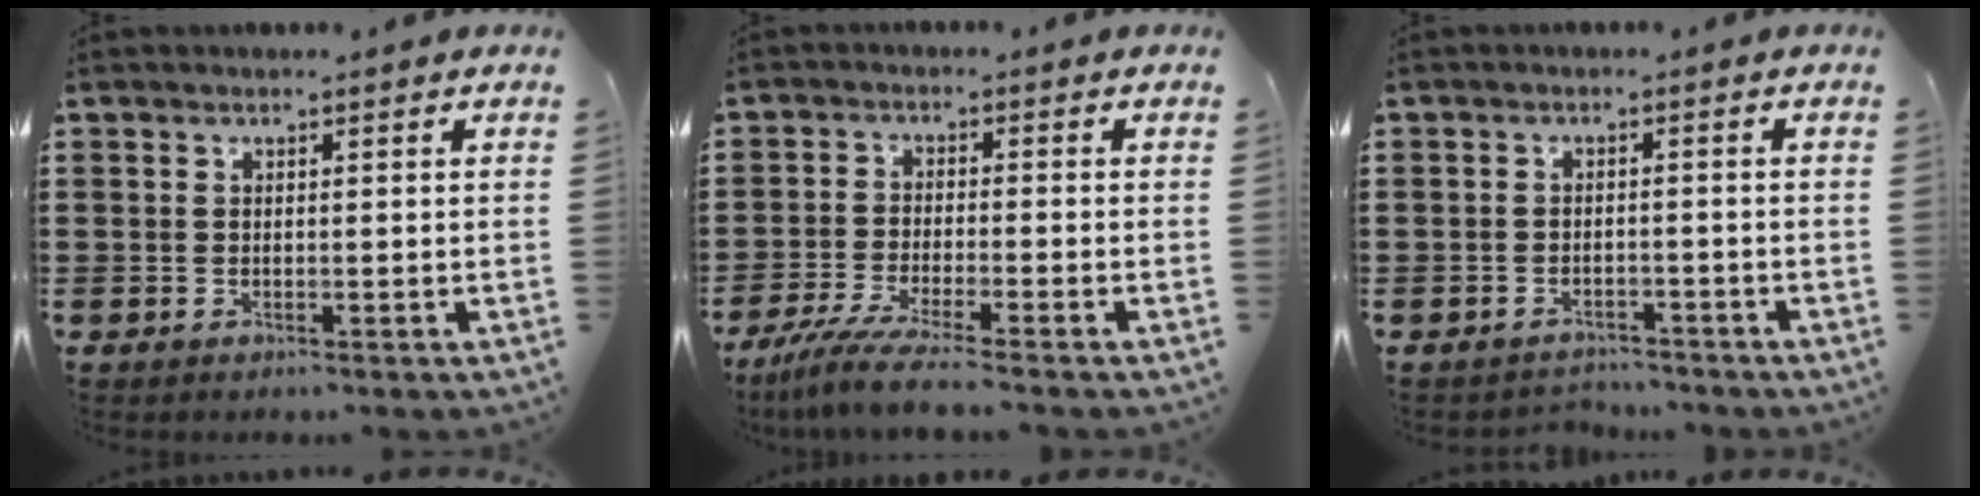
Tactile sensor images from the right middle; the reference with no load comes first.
{"total": 5.7, "force": [-4.9, -0.4, 3.0], "torque": [-0.077, -0.025, -0.095]}
{"total": 2.2, "force": [-2.1, 0.3, -0.3], "torque": [-0.003, -0.003, -0.049]}